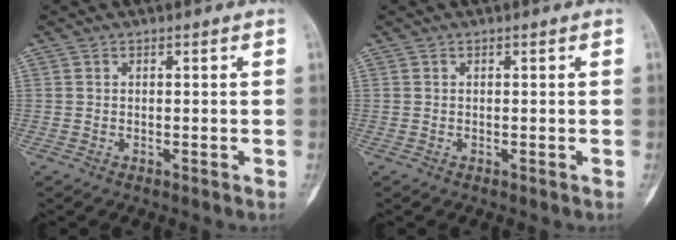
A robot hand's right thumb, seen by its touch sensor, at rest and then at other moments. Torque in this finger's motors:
{"motor_torque": [0.10, 0.10, 0.07, 0.07, 0.03]}